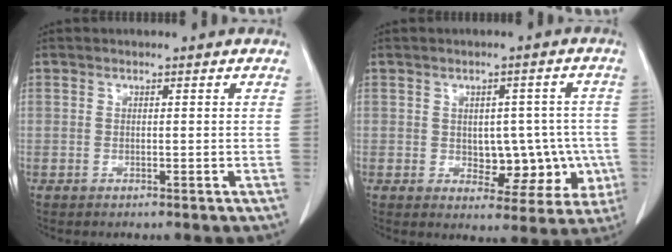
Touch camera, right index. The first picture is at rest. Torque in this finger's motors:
{"motor_torque": [0.07, 0.02, 0.09, 0.03]}